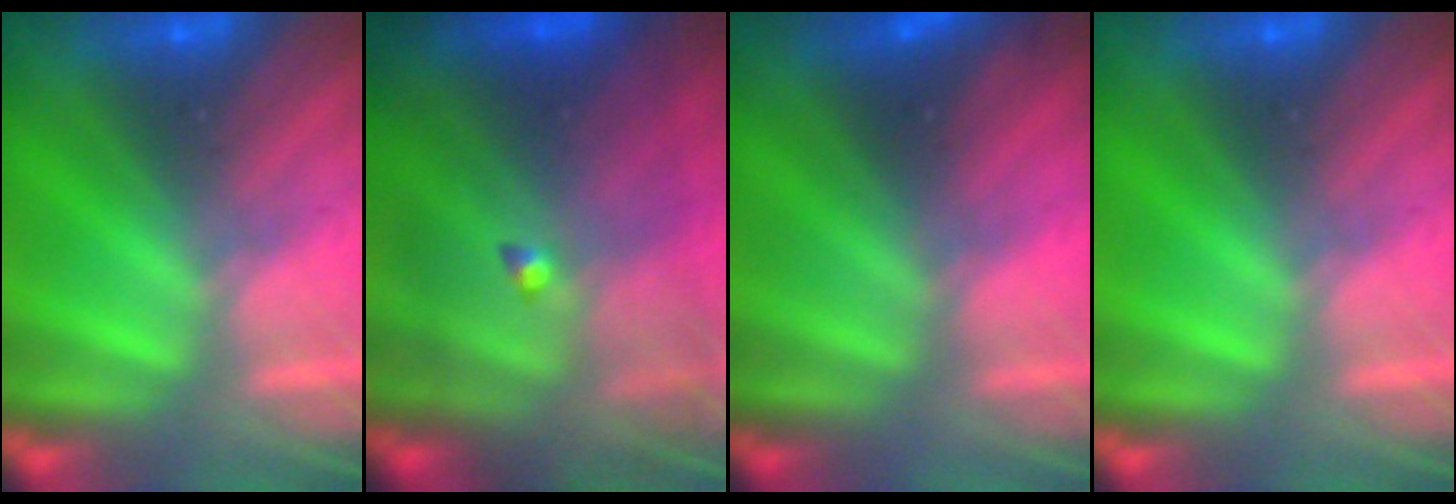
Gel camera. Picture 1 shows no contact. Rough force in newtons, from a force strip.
{"total": 9.2}
{"total": 1.8}
{"total": 0.0}